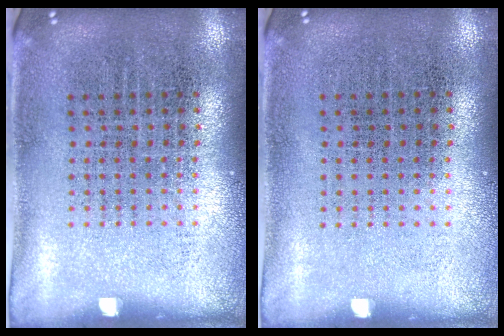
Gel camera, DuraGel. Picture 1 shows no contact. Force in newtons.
{"total": 0.0}